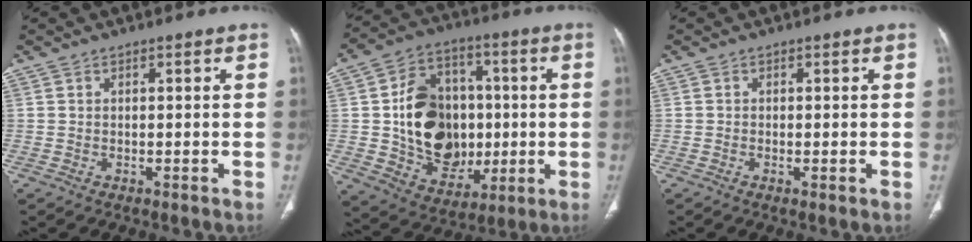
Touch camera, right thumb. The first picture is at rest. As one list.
[{"total": 20.1, "force": [-0.4, 15.2, 13.0], "torque": [-0.170, 0.014, 0.010]}, {"total": 1.0, "force": [-0.2, 0.2, 0.9], "torque": [-0.024, -0.004, -0.006]}]